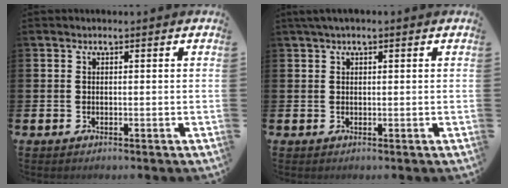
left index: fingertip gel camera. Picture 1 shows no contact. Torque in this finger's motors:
{"motor_torque": [0.03, -0.26, 0.73, 0.19]}